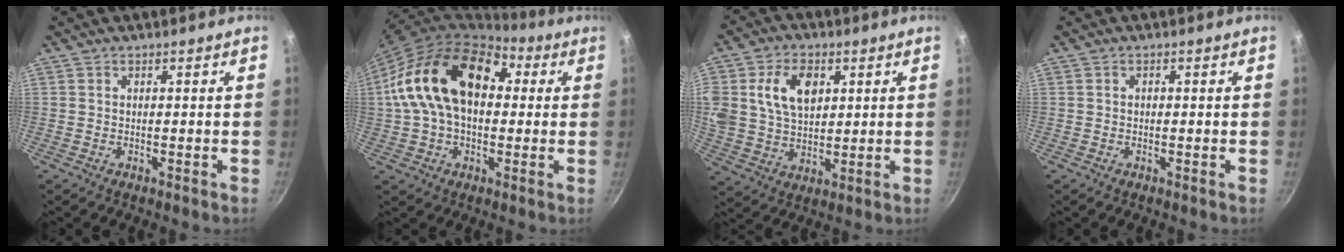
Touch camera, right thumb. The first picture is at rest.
{"total": 21.7, "force": [3.6, 14.2, 16.0], "torque": [-0.257, 0.038, 0.046]}
{"total": 13.8, "force": [4.1, 9.7, 9.0], "torque": [-0.159, -0.001, 0.078]}
{"total": 0.6, "force": [0.0, 0.6, 0.3], "torque": [-0.005, 0.004, 0.002]}